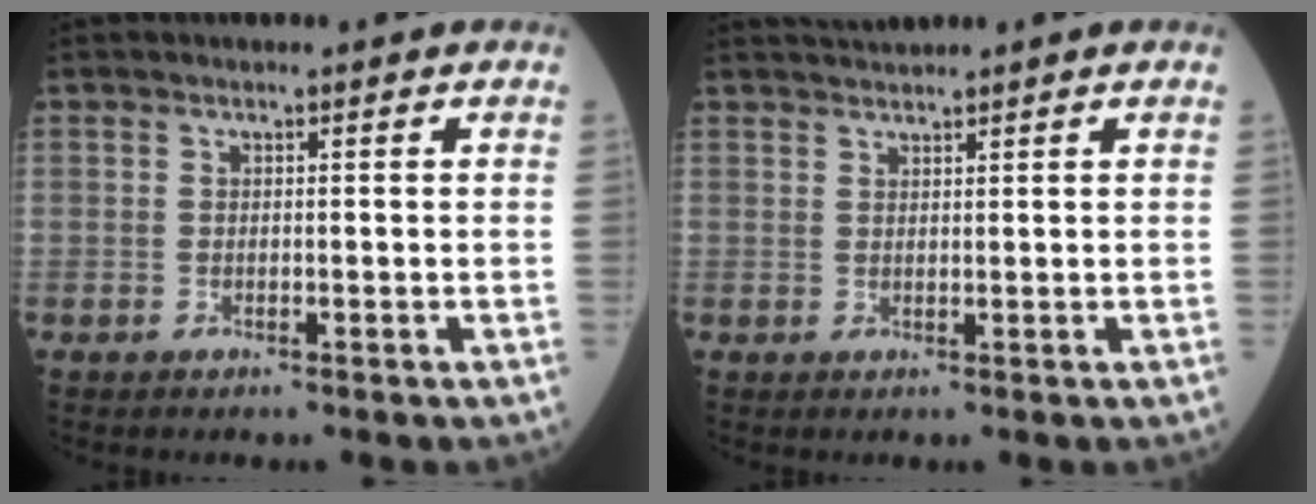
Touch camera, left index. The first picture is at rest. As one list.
[{"total": 1.8, "force": [1.8, -0.4, 0.2], "torque": [-0.006, 0.014, 0.040]}]